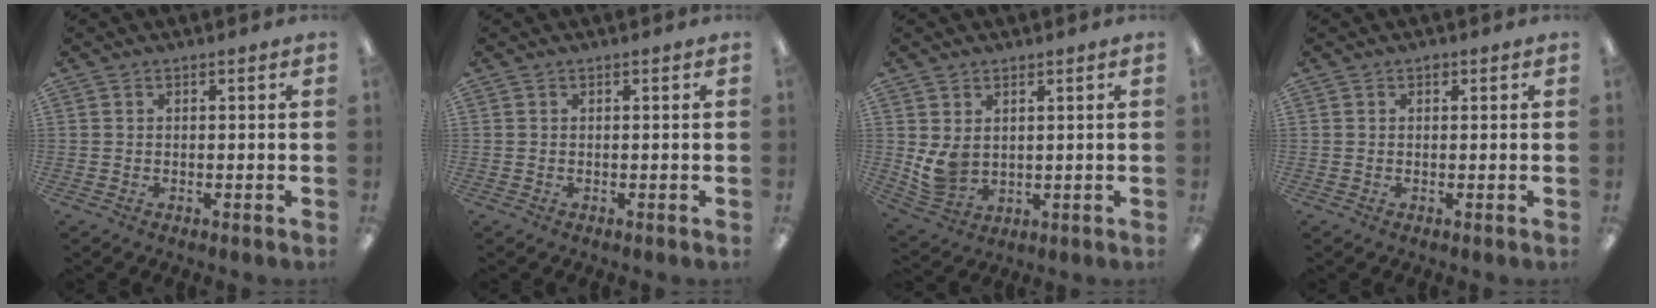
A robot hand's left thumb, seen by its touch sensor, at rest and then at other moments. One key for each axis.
{"total": 0.0}
{"total": 6.4, "fx": 2.3, "fy": 4.9, "fz": 3.5, "tx": -0.084, "ty": -0.012, "tz": 0.045}
{"total": 0.8, "fx": 0.5, "fy": 0.6, "fz": 0.3, "tx": -0.007, "ty": 0.003, "tz": 0.008}